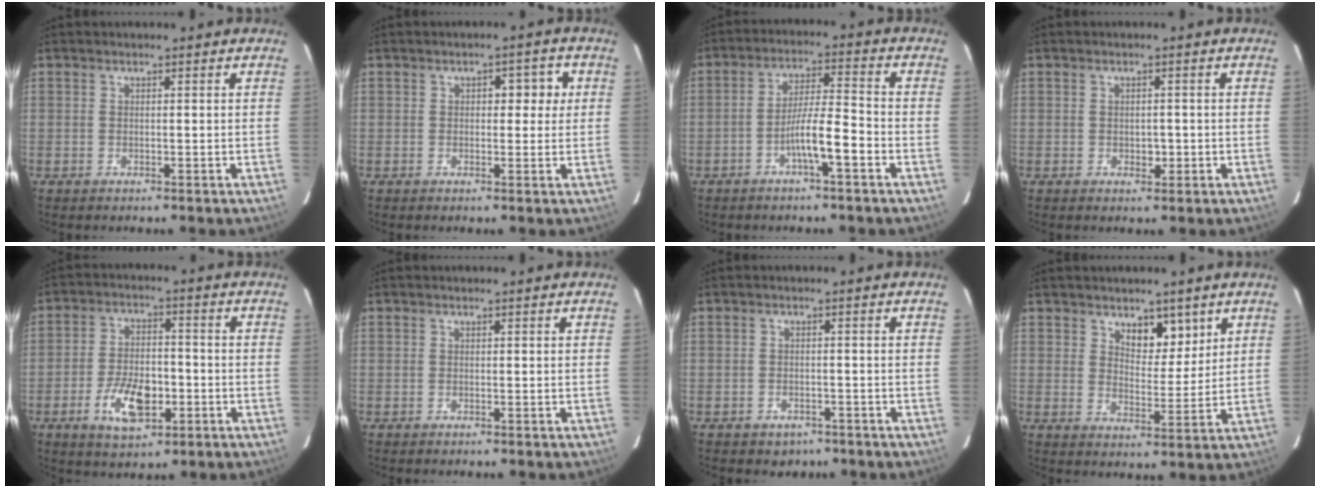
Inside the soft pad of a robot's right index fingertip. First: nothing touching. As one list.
[{"total": 3.8, "force": [0.9, 2.0, 3.1], "torque": [-0.034, 0.017, 0.011]}, {"total": 7.0, "force": [-3.2, 0.5, 6.2], "torque": [-0.111, 0.012, -0.054]}, {"total": 1.7, "force": [-0.4, 1.2, 1.2], "torque": [-0.014, 0.002, 0.000]}, {"total": 8.9, "force": [-3.3, 4.2, 7.2], "torque": [-0.140, 0.004, -0.054]}, {"total": 0.0}, {"total": 2.3, "force": [-1.6, 1.6, 0.6], "torque": [-0.010, 0.005, -0.012]}, {"total": 5.6, "force": [3.6, 2.7, 3.3], "torque": [-0.043, -0.005, 0.060]}]